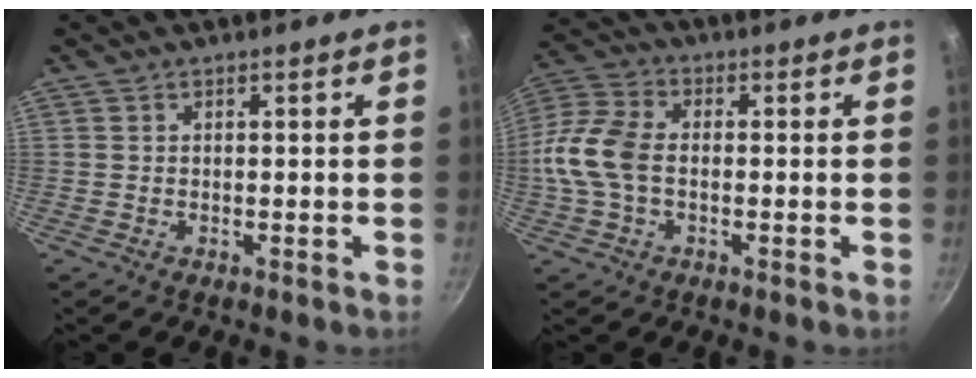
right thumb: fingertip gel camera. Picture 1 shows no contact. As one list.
[{"total": 10.8, "force": [-1.0, 6.9, 8.3], "torque": [-0.172, 0.028, -0.036]}]